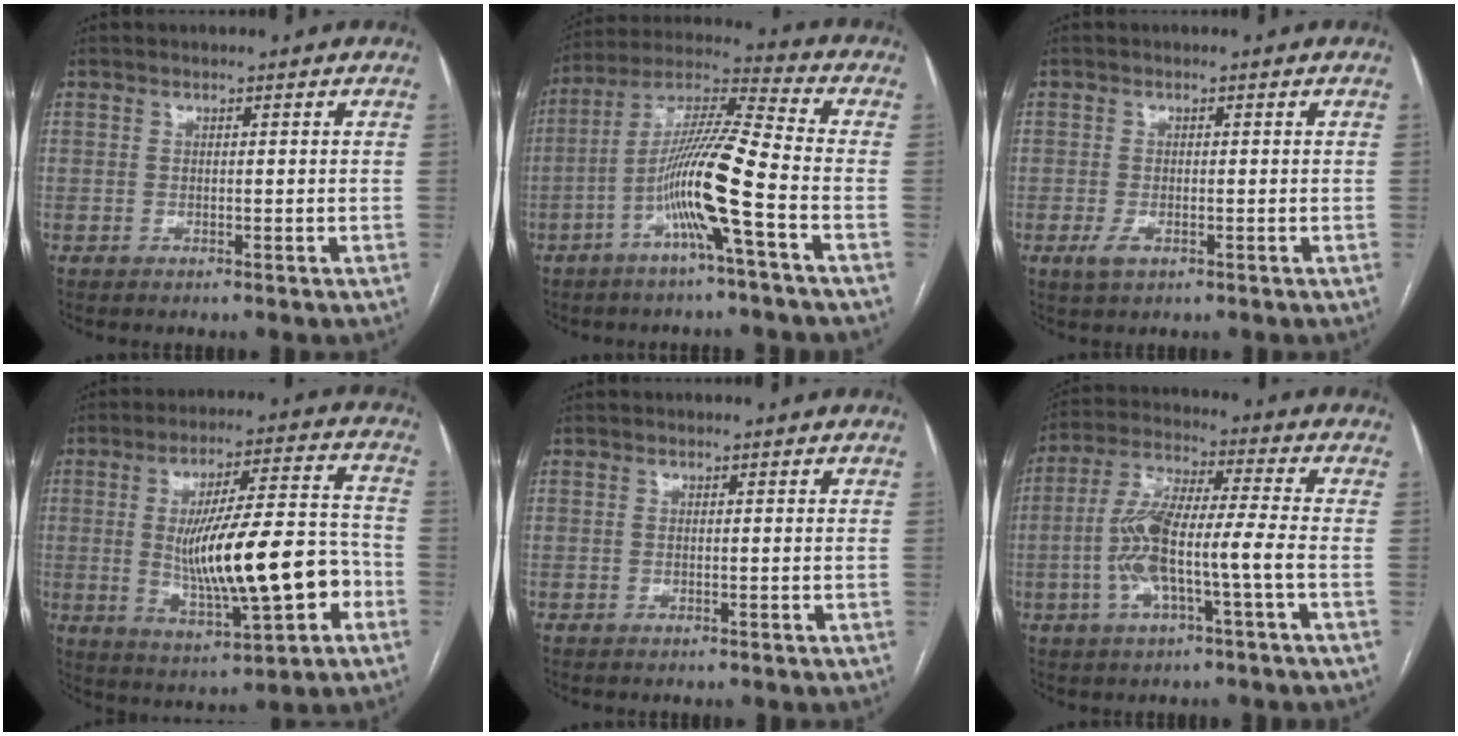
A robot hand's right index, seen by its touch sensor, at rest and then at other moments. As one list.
[{"total": 12.9, "force": [-4.6, -0.7, 12.0], "torque": [-0.229, 0.011, -0.093]}, {"total": 2.2, "force": [-0.9, 1.2, 1.6], "torque": [-0.033, -0.001, -0.012]}, {"total": 17.1, "force": [-2.9, 3.1, 16.5], "torque": [-0.284, 0.007, -0.035]}, {"total": 0.0}, {"total": 10.9, "force": [-2.6, 1.1, 10.5], "torque": [-0.217, 0.017, -0.053]}]